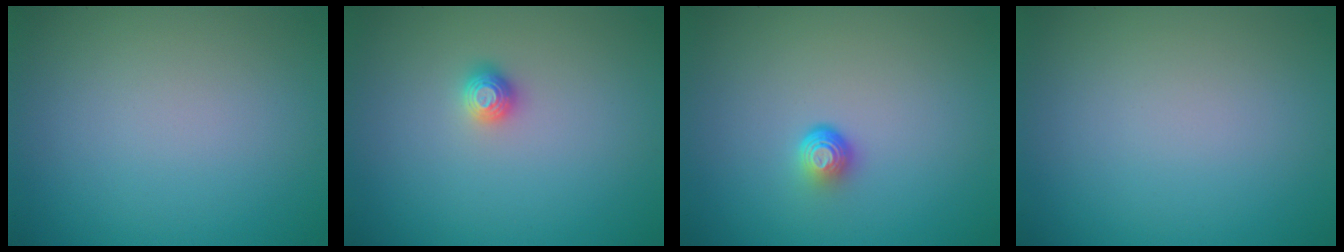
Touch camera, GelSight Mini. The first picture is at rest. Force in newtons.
{"total": 1.1, "press": 1.1, "slide": 0.3}
{"total": 1.7, "press": 1.0, "slide": 1.4}
{"total": 0.0}